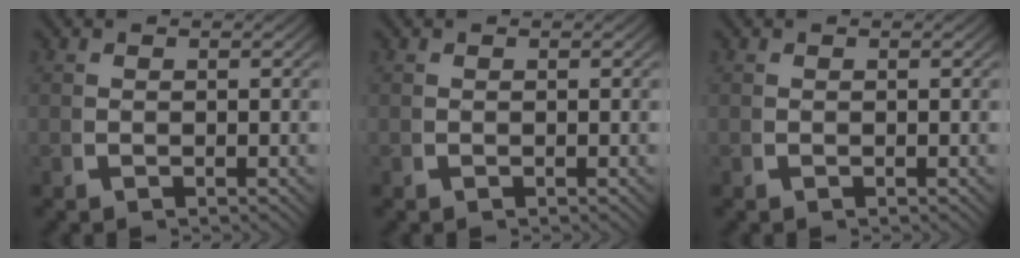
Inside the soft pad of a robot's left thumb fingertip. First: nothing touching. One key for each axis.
{"total": 0.0}
{"total": 0.0}